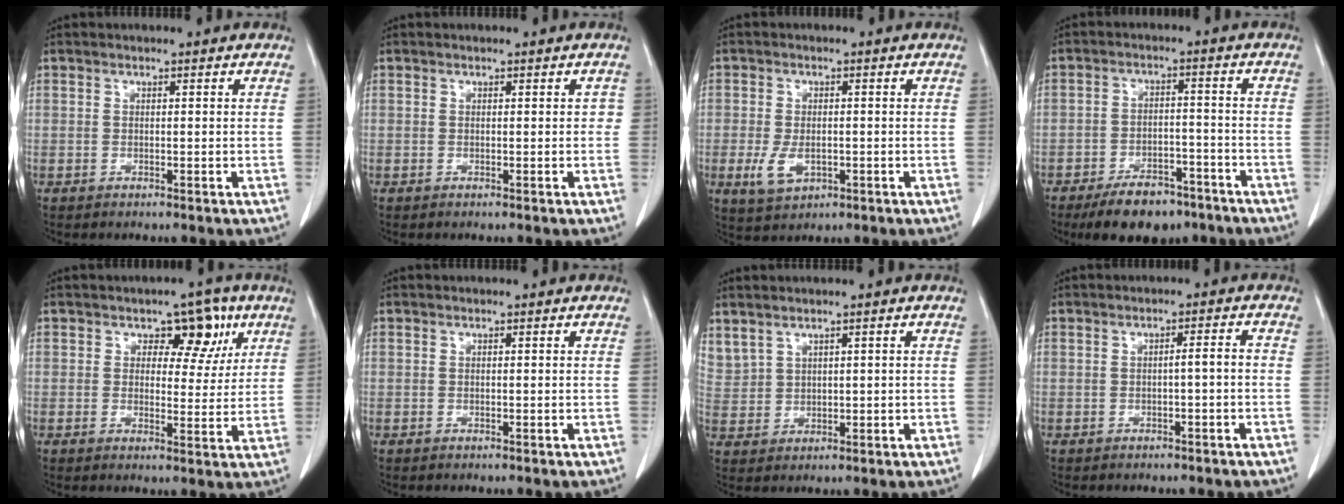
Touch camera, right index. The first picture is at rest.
{"total": 0.8, "force": [0.0, 0.6, 0.4], "torque": [0.004, 0.010, 0.000]}
{"total": 4.8, "force": [-1.2, 2.9, 3.6], "torque": [-0.072, -0.006, -0.010]}
{"total": 9.5, "force": [-7.0, 4.4, 4.6], "torque": [-0.073, 0.002, -0.111]}
{"total": 6.6, "force": [3.1, 4.0, 4.2], "torque": [-0.035, 0.010, 0.039]}
{"total": 0.0}
{"total": 5.5, "force": [3.6, 3.7, 2.0], "torque": [-0.060, 0.013, 0.094]}
{"total": 1.8, "force": [-0.6, 0.1, 1.7], "torque": [-0.023, 0.003, -0.010]}